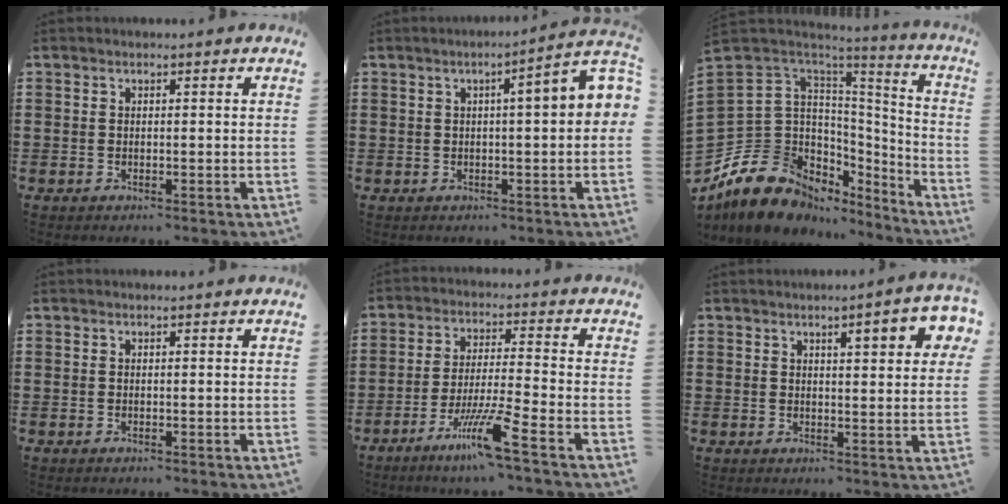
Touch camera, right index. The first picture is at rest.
{"total": 3.7, "force": [0.1, 0.1, 3.7], "torque": [-0.059, -0.006, -0.005]}
{"total": 11.7, "force": [-5.8, 9.2, 4.3], "torque": [-0.143, -0.020, -0.103]}
{"total": 0.0}
{"total": 8.7, "force": [-5.6, -0.2, 6.7], "torque": [-0.140, -0.011, -0.109]}
{"total": 4.9, "force": [2.6, 1.0, 4.1], "torque": [-0.060, -0.006, 0.037]}